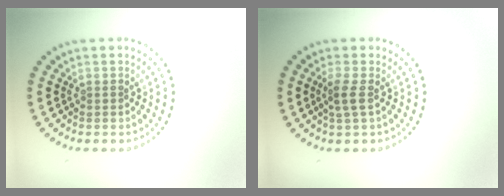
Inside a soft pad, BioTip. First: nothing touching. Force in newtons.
{"total": 1.5, "press": 1.3, "slide": 0.9}